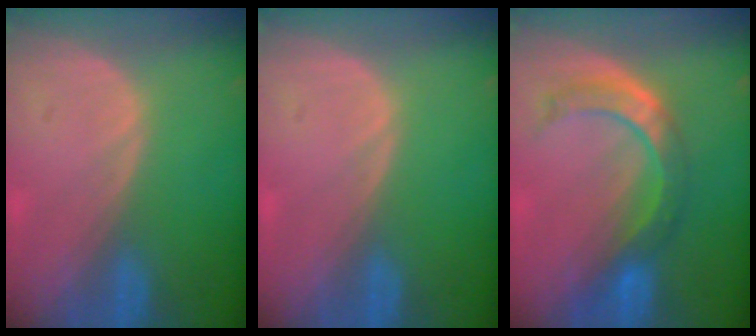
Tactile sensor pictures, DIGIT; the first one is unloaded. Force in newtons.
{"total": 0.0}
{"total": 7.2, "press": 6.9, "slide": 2.2}